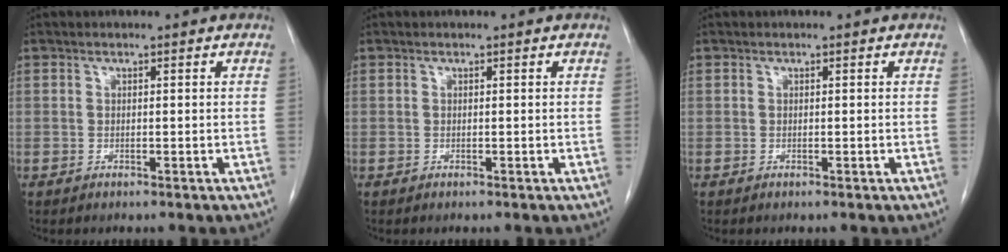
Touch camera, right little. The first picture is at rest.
{"total": 0.0}
{"total": 0.0}